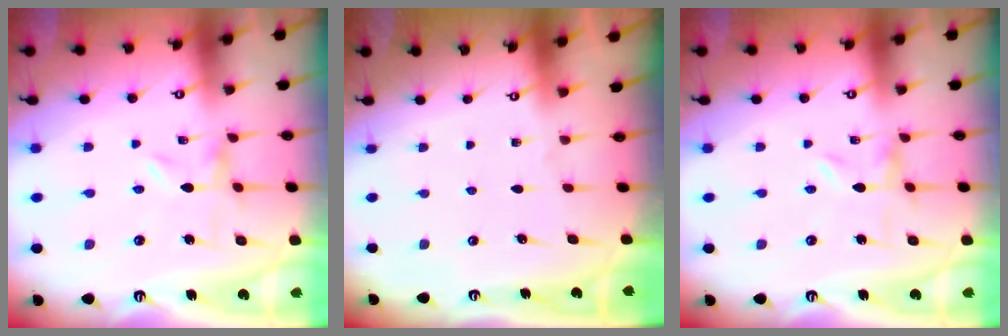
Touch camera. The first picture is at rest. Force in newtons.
{"total": 0.0}
{"total": 0.0}